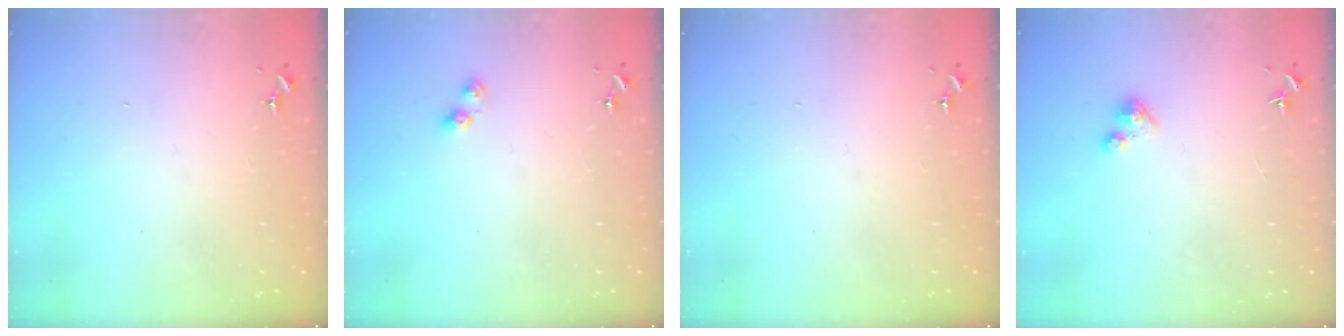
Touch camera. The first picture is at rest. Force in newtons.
{"total": 4.4, "press": 4.3, "slide": 0.2}
{"total": 0.0}
{"total": 2.4, "press": 2.4, "slide": 0.2}